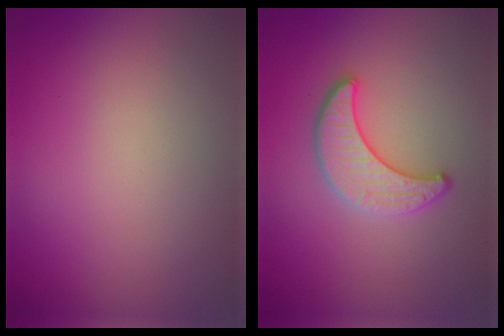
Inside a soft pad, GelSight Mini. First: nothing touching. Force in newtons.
{"total": 3.2, "press": 3.2, "slide": 0.3}